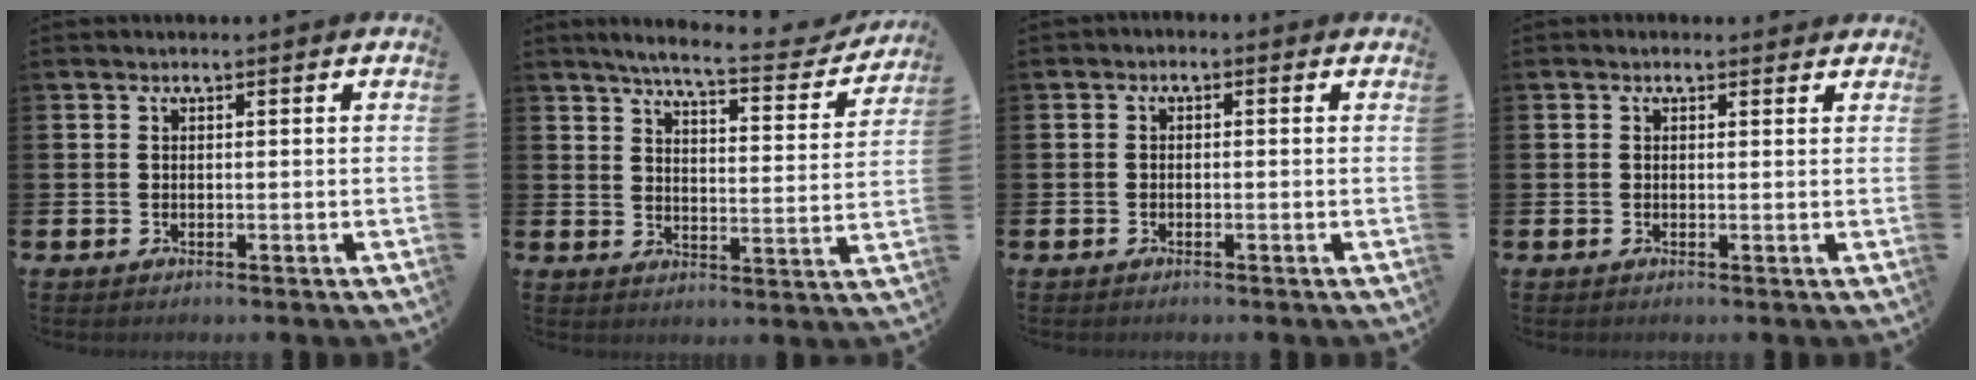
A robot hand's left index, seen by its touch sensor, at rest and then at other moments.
{"total": 6.6, "force": [6.0, 0.6, 2.7], "torque": [-0.060, -0.043, 0.096]}
{"total": 0.8, "force": [-0.7, 0.4, 0.2], "torque": [-0.005, 0.000, -0.015]}
{"total": 0.8, "force": [0.7, 0.4, 0.2], "torque": [0.007, 0.002, 0.009]}